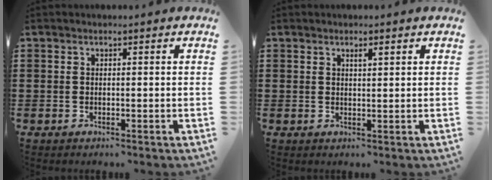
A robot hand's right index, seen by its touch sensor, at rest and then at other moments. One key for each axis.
{"total": 1.1, "fx": 0.5, "fy": 0.3, "fz": 1.0, "tx": -0.018, "ty": 0.002, "tz": 0.006}